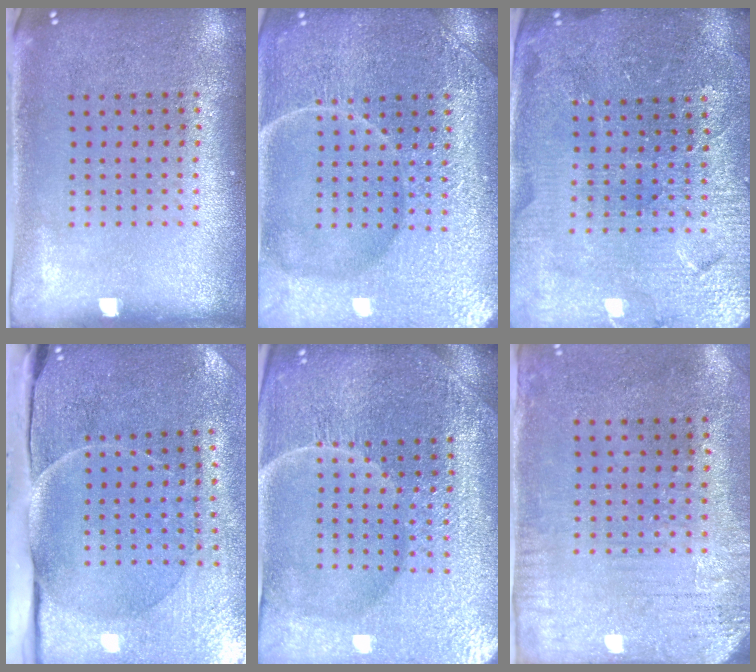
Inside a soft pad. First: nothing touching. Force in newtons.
{"total": 7.6, "press": 7.5, "slide": 1.0}
{"total": 4.3, "press": 4.1, "slide": 1.2}
{"total": 4.8, "press": 3.9, "slide": 2.8}
{"total": 5.4, "press": 5.1, "slide": 1.9}
{"total": 3.2, "press": 2.5, "slide": 1.9}